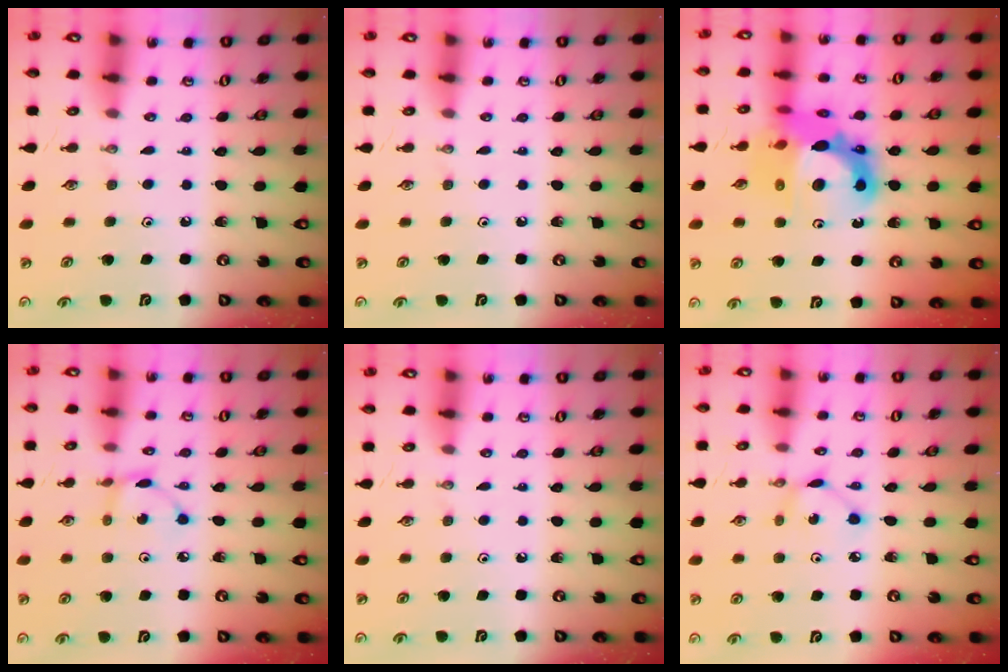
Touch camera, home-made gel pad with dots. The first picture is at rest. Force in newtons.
{"total": 0.0}
{"total": 17.5, "press": 17.5, "slide": 1.4}
{"total": 2.8, "press": 2.8, "slide": 0.1}
{"total": 0.0}
{"total": 2.9, "press": 2.9, "slide": 0.1}